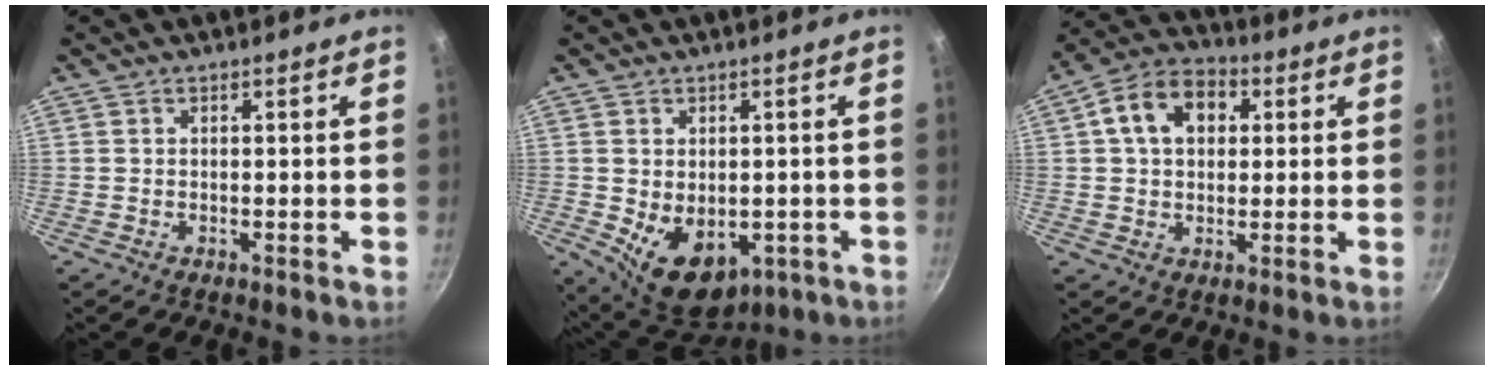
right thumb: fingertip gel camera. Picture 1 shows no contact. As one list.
[{"total": 11.3, "force": [-2.2, 7.7, 7.9], "torque": [-0.094, -0.012, -0.007]}, {"total": 11.3, "force": [2.8, 8.1, 7.3], "torque": [-0.101, 0.018, 0.032]}]